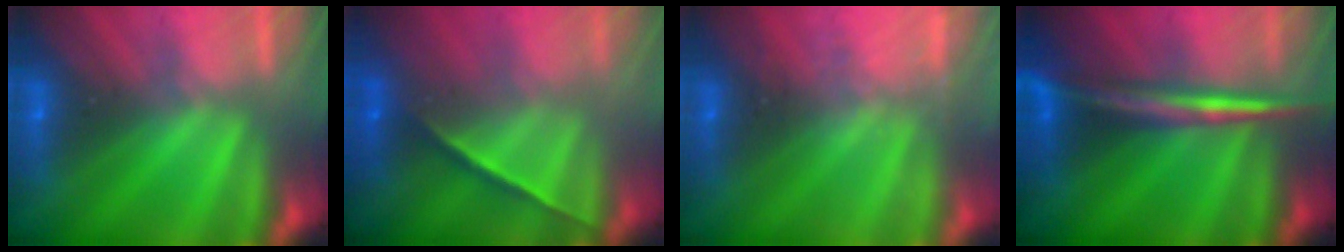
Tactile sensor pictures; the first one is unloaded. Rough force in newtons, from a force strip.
{"total": 1.1}
{"total": 2.3}
{"total": 2.9}